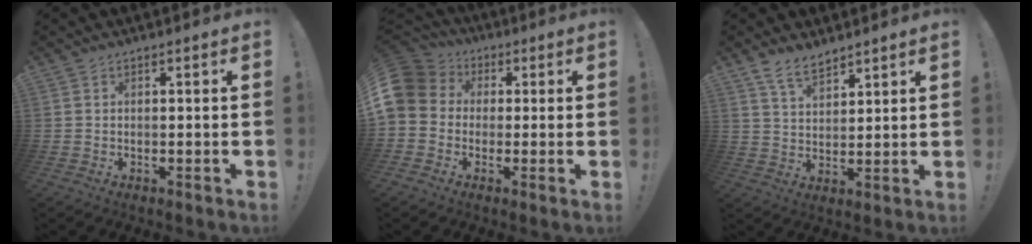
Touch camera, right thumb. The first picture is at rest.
{"total": 9.5, "force": [0.8, 8.5, 4.2], "torque": [-0.089, 0.008, 0.019]}
{"total": 7.4, "force": [6.1, 3.0, 3.0], "torque": [-0.055, -0.037, 0.115]}